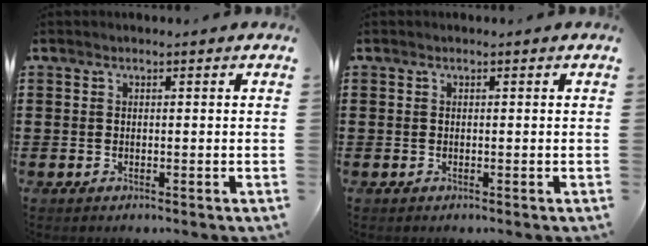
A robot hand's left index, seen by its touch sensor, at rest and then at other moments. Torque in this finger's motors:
{"motor_torque": [0.01, 0.01, 0.00, 0.00]}